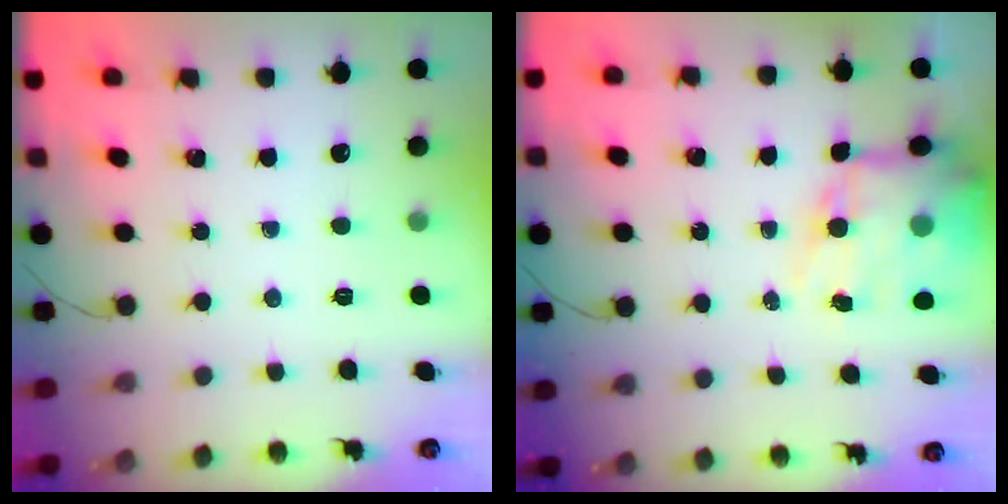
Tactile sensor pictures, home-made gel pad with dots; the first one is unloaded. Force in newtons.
{"total": 14.9, "press": 14.5, "slide": 3.6}